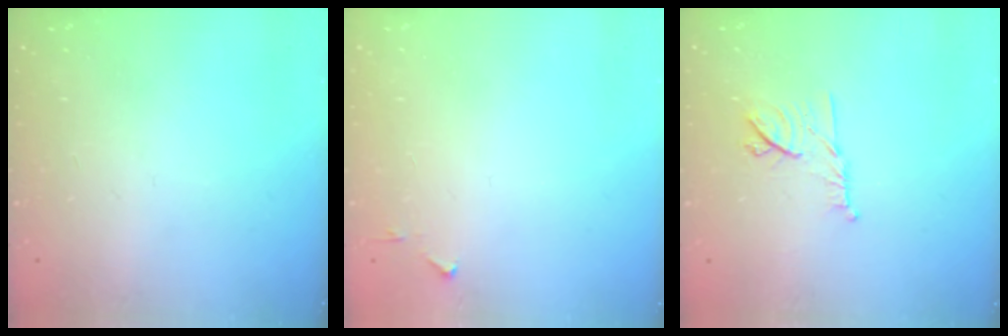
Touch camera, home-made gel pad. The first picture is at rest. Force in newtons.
{"total": 3.1, "press": 3.1, "slide": 0.5}
{"total": 9.7, "press": 9.7, "slide": 0.6}